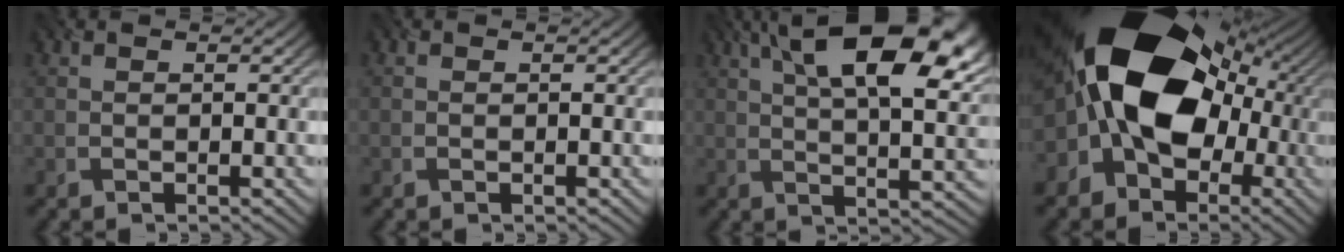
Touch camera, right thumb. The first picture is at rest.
{"total": 0.0}
{"total": 17.6, "force": [8.0, 7.0, 14.1], "torque": [-0.220, 0.027, 0.112]}
{"total": 19.8, "force": [0.6, 14.5, 13.5], "torque": [-0.216, -0.002, 0.004]}